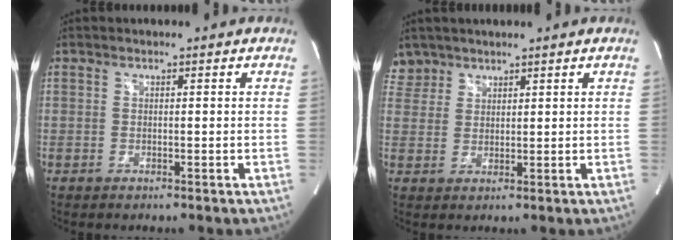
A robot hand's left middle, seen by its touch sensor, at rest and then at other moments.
{"total": 3.5, "force": [2.9, 1.9, -0.5], "torque": [0.016, 0.008, 0.059]}